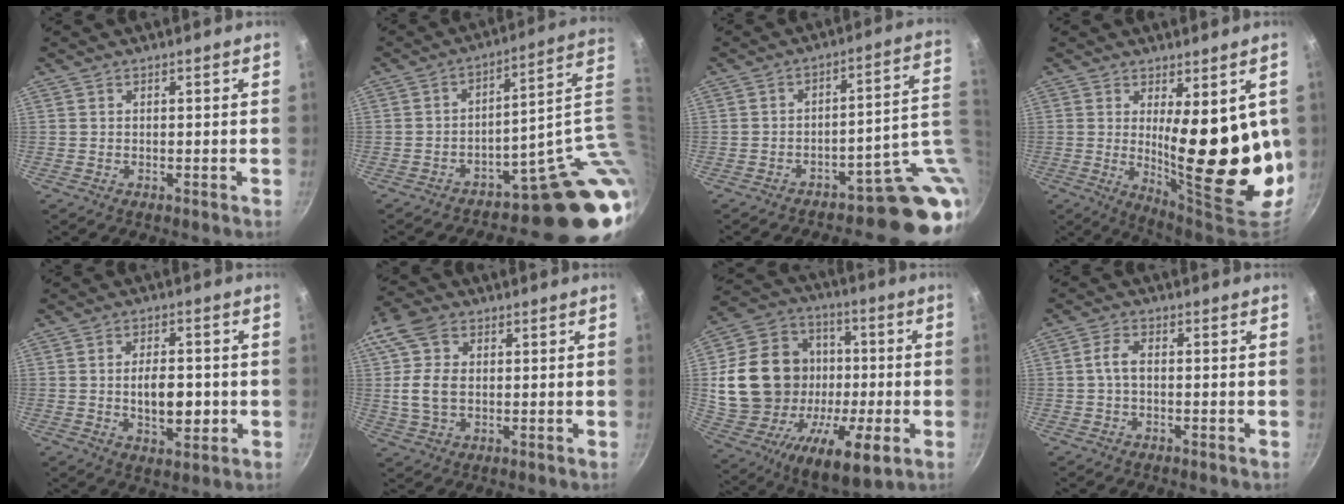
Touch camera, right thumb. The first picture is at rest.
{"total": 15.0, "force": [-3.9, 4.6, 13.8], "torque": [-0.100, 0.027, -0.054]}
{"total": 11.7, "force": [-3.4, 5.7, 9.7], "torque": [-0.054, 0.040, -0.046]}
{"total": 18.8, "force": [1.6, 6.5, 17.6], "torque": [-0.223, -0.053, 0.039]}
{"total": 8.1, "force": [-0.8, 4.2, 6.8], "torque": [-0.092, 0.000, -0.011]}
{"total": 11.1, "force": [1.7, 7.7, 7.8], "torque": [-0.152, 0.006, 0.023]}
{"total": 25.9, "force": [-1.1, 19.2, 17.3], "torque": [-0.292, 0.011, -0.012]}
{"total": 3.1, "force": [-0.2, 1.6, 2.7], "torque": [-0.056, 0.013, -0.007]}